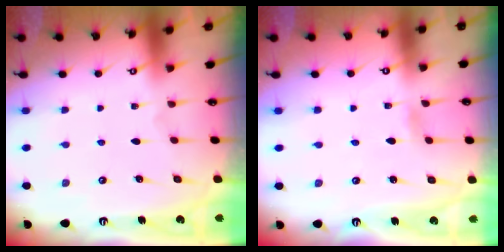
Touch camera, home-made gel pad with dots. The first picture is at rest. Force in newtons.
{"total": 1.2, "press": 1.1, "slide": 0.2}